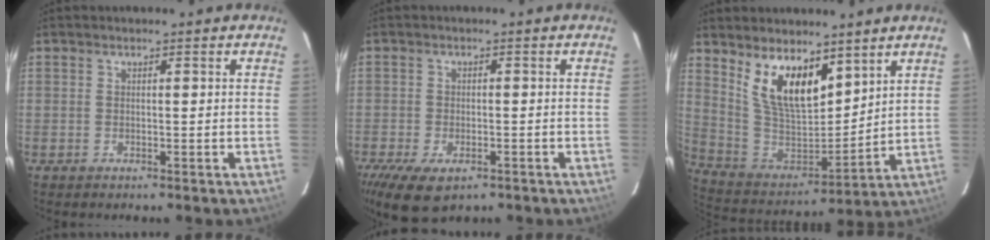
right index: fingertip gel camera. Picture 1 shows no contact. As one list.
[{"total": 9.5, "force": [-5.7, 4.7, 5.9], "torque": [-0.138, -0.033, -0.096]}, {"total": 14.8, "force": [9.0, 6.6, 9.7], "torque": [-0.185, -0.004, 0.185]}]